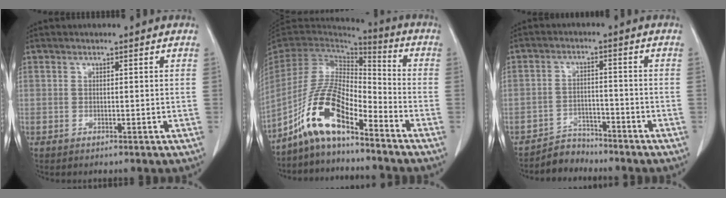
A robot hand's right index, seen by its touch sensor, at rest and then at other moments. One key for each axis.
{"total": 11.5, "fx": -7.6, "fy": 2.7, "fz": 8.2, "tx": -0.182, "ty": 0.013, "tz": -0.147}
{"total": 3.9, "fx": -3.5, "fy": 1.2, "fz": -1.1, "tx": 0.025, "ty": 0.004, "tz": -0.063}